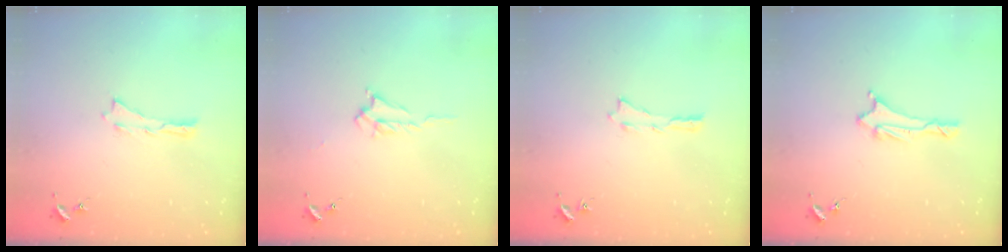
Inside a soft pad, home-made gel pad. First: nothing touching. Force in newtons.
{"total": 1.7, "press": 1.7, "slide": 0.3}
{"total": 0.0}
{"total": 1.7, "press": 1.6, "slide": 0.5}